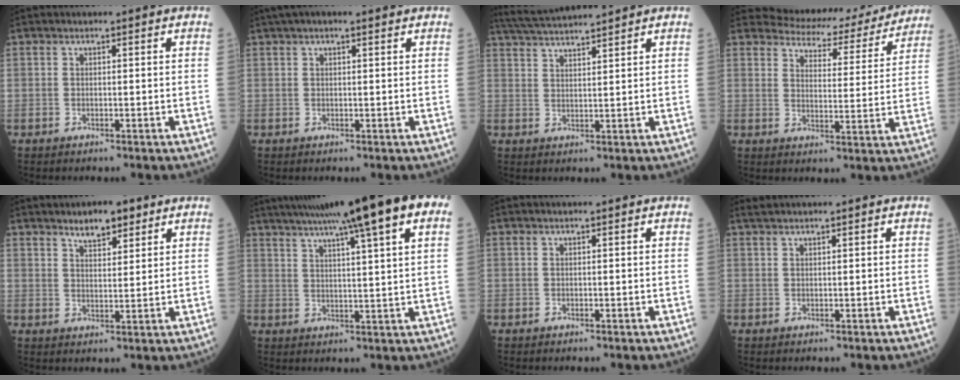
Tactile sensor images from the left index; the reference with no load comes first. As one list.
[{"total": 4.3, "force": [3.0, 0.9, 2.9], "torque": [-0.049, 0.032, 0.048]}, {"total": 7.9, "force": [7.4, -0.9, 2.6], "torque": [-0.056, 0.021, 0.126]}, {"total": 14.6, "force": [13.9, 4.1, 2.1], "torque": [-0.009, -0.021, 0.151]}, {"total": 4.5, "force": [3.1, 1.6, 2.8], "torque": [-0.049, 0.002, 0.050]}, {"total": 20.5, "force": [14.3, 0.4, 14.7], "torque": [-0.242, 0.029, 0.187]}, {"total": 0.0}, {"total": 1.2, "force": [1.0, -0.3, 0.6], "torque": [-0.015, 0.012, 0.025]}]